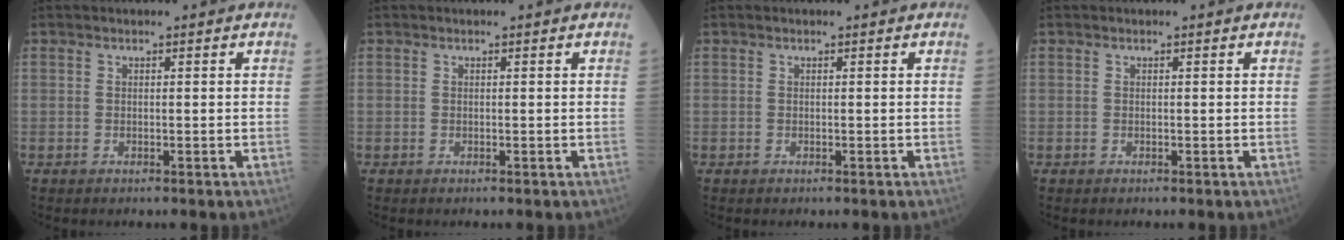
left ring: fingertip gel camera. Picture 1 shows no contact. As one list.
[{"total": 0.0}, {"total": 0.0}, {"total": 0.0}]